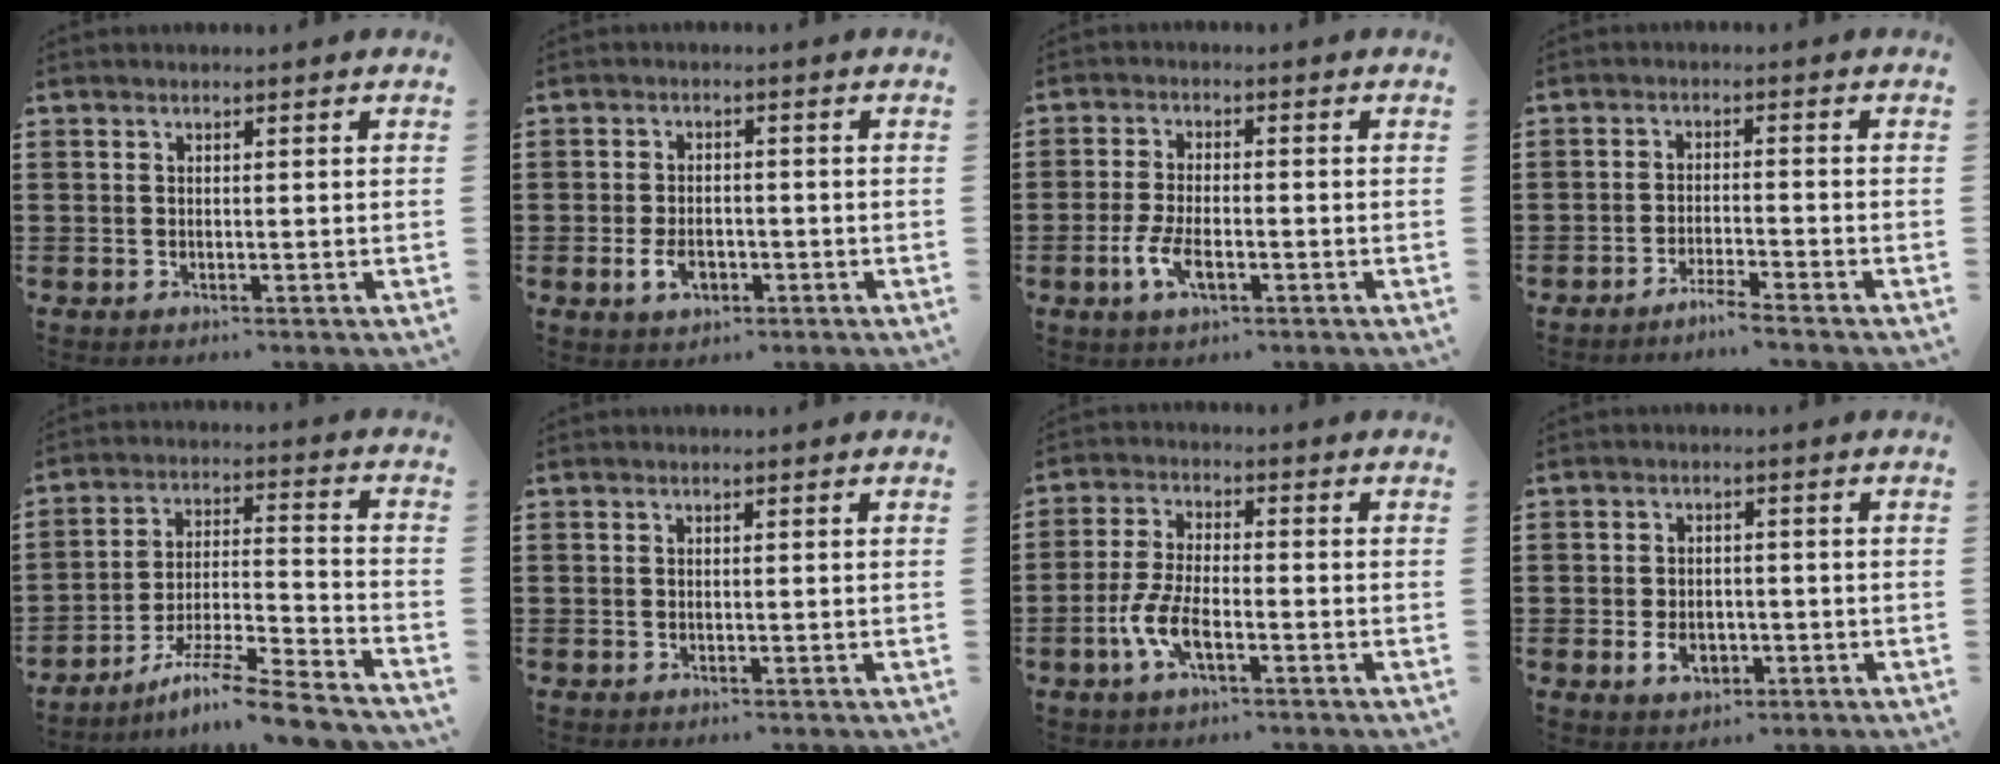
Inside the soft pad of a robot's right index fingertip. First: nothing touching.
{"total": 3.8, "force": [-1.3, 2.3, 2.8], "torque": [-0.060, -0.002, -0.024]}
{"total": 4.9, "force": [-1.8, 2.0, 4.1], "torque": [-0.091, -0.005, -0.035]}
{"total": 2.8, "force": [-2.6, -0.5, 0.8], "torque": [-0.016, 0.001, -0.051]}
{"total": 9.2, "force": [-7.7, 0.0, 5.0], "torque": [-0.083, 0.004, -0.151]}
{"total": 0.0}
{"total": 6.2, "force": [-2.7, 1.9, 5.3], "torque": [-0.130, -0.014, -0.056]}
{"total": 3.7, "force": [-1.1, 2.4, 2.5], "torque": [-0.042, -0.004, -0.021]}